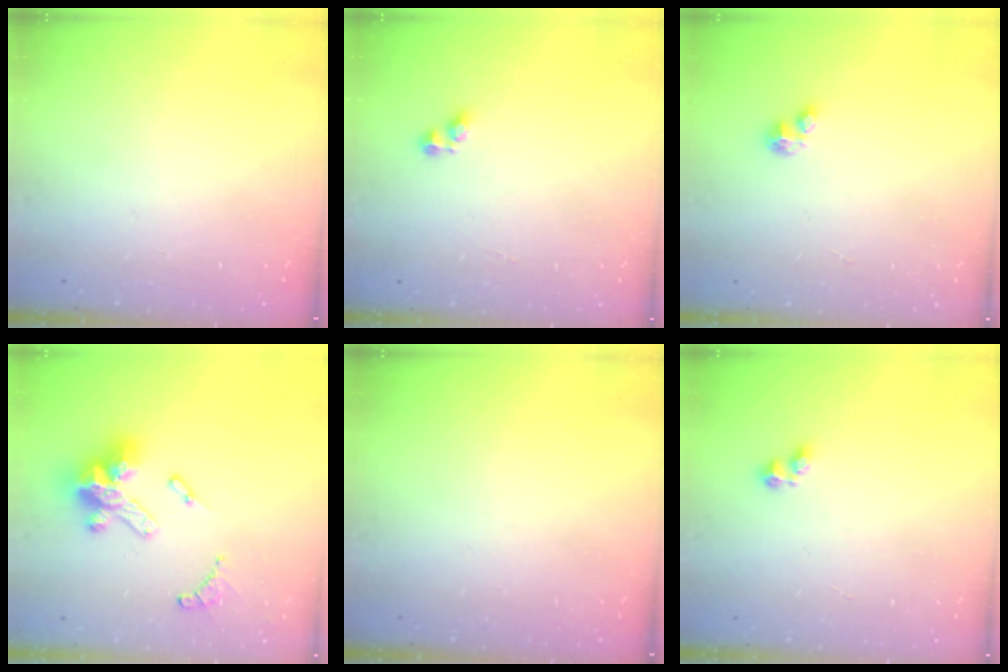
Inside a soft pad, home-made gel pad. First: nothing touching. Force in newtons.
{"total": 3.0, "press": 2.9, "slide": 0.6}
{"total": 2.1, "press": 2.1, "slide": 0.2}
{"total": 16.2, "press": 16.1, "slide": 1.6}
{"total": 0.0}
{"total": 2.4, "press": 2.3, "slide": 0.8}